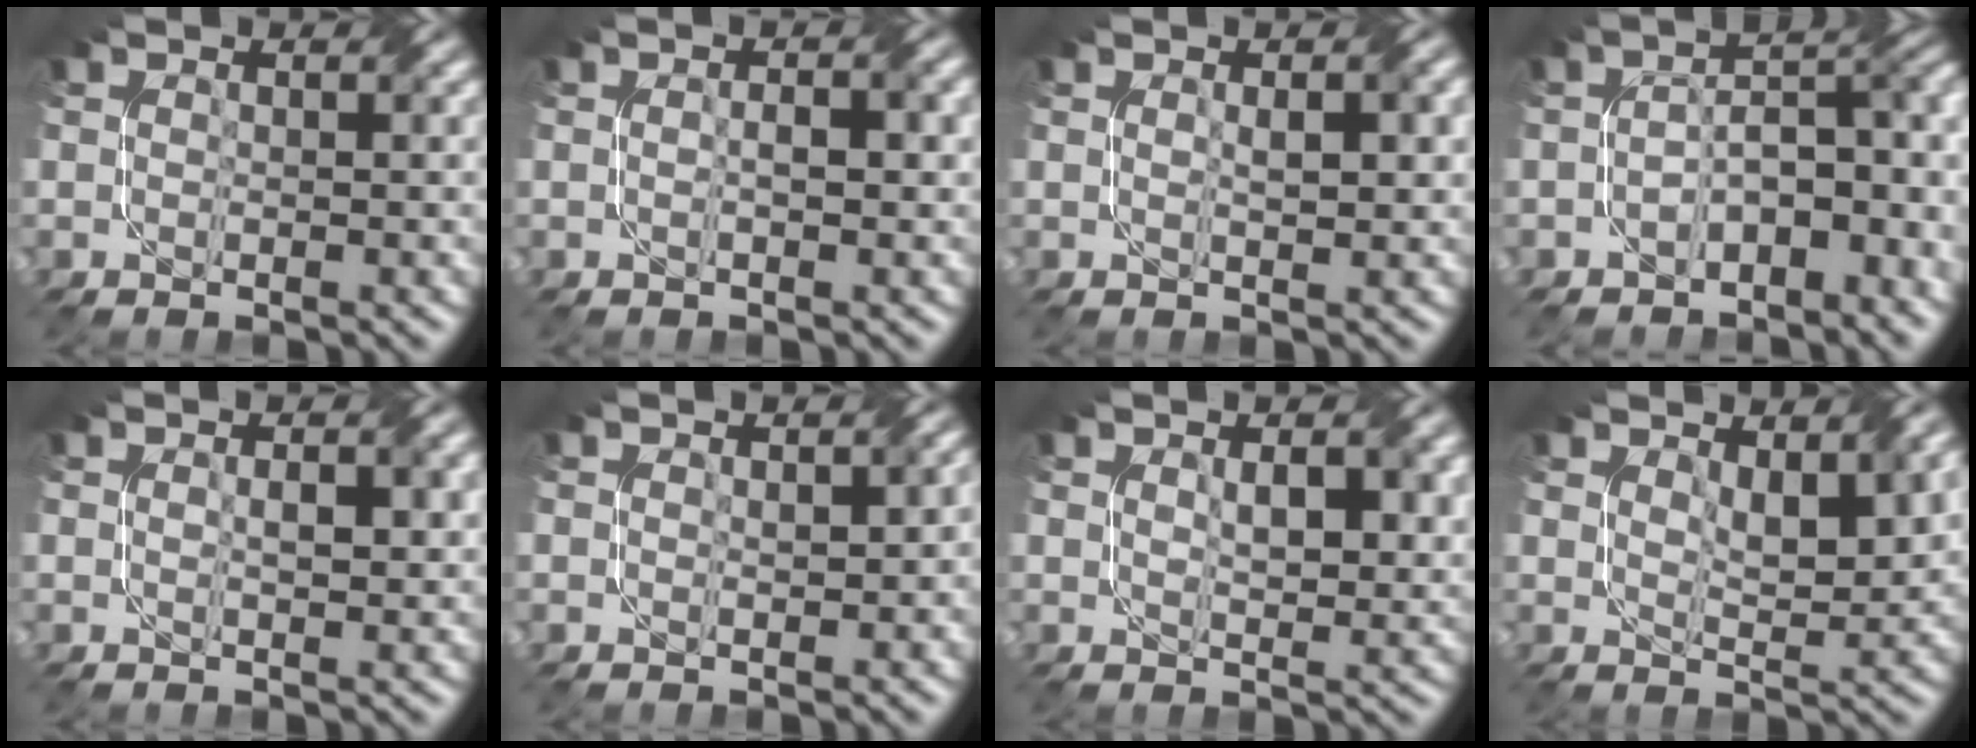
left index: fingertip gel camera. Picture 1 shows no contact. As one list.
[{"total": 1.8, "force": [0.0, 0.5, 1.8], "torque": [-0.030, 0.002, -0.001]}, {"total": 2.1, "force": [0.4, 0.5, 2.0], "torque": [-0.032, 0.003, 0.009]}, {"total": 6.2, "force": [-2.5, 3.0, 4.8], "torque": [-0.058, 0.011, -0.049]}, {"total": 2.2, "force": [0.4, 0.6, 2.1], "torque": [-0.035, 0.003, 0.009]}, {"total": 1.3, "force": [0.3, 0.4, 1.2], "torque": [-0.015, 0.004, 0.008]}, {"total": 3.6, "force": [1.1, 1.3, 3.1], "torque": [-0.056, -0.003, 0.025]}, {"total": 4.6, "force": [2.1, 1.5, 3.8], "torque": [-0.067, -0.001, 0.039]}]